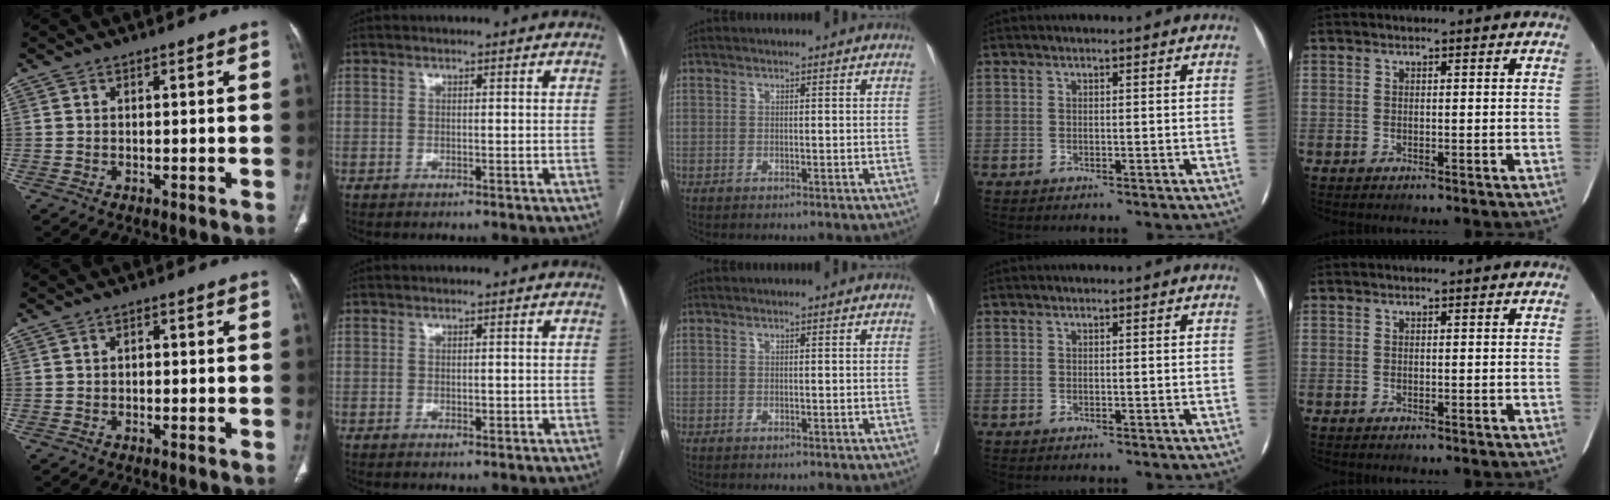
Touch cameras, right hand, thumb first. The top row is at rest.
{"thumb": {"total": 0.8, "force": [-0.1, 0.6, 0.5], "torque": [0.001, 0.004, -0.005]}, "index": {"total": 0.9, "force": [-0.1, 0.5, 0.8], "torque": [-0.011, -0.001, 0.002]}}